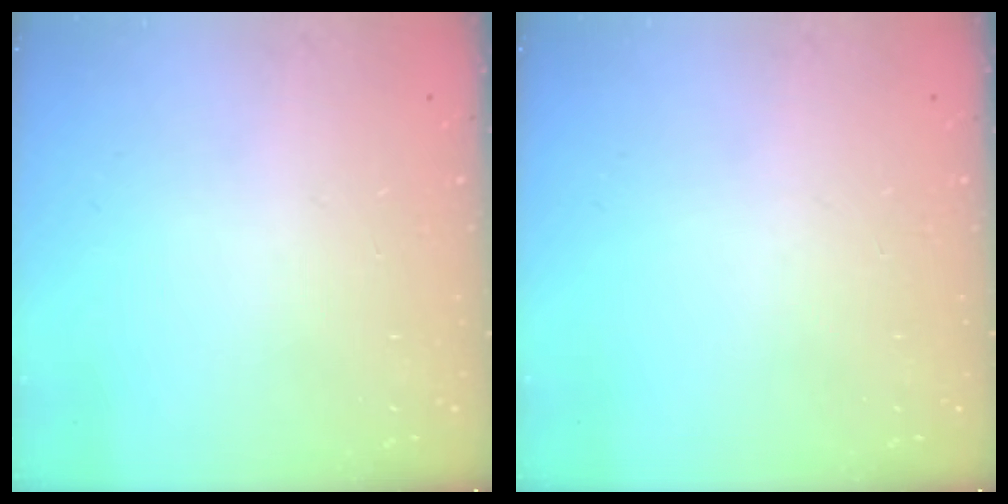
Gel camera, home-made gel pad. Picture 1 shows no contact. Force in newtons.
{"total": 0.0}